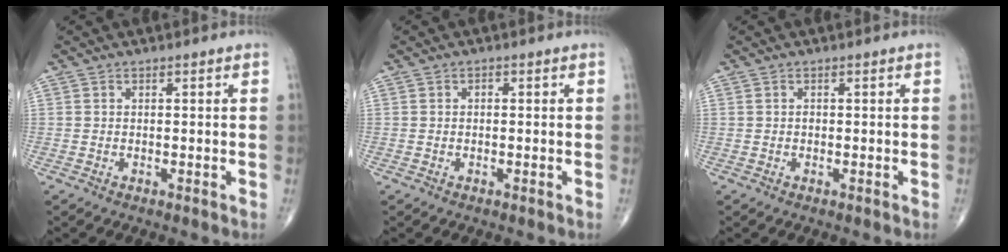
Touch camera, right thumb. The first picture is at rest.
{"total": 0.7, "force": [0.0, 0.4, 0.5], "torque": [-0.008, 0.001, 0.000]}
{"total": 0.5, "force": [0.0, 0.4, 0.3], "torque": [-0.010, 0.001, 0.002]}